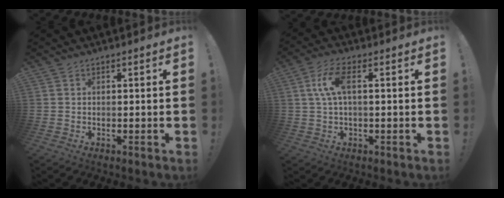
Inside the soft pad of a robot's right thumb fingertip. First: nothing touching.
{"total": 8.5, "force": [1.3, 3.3, 7.7], "torque": [-0.155, 0.006, 0.025]}